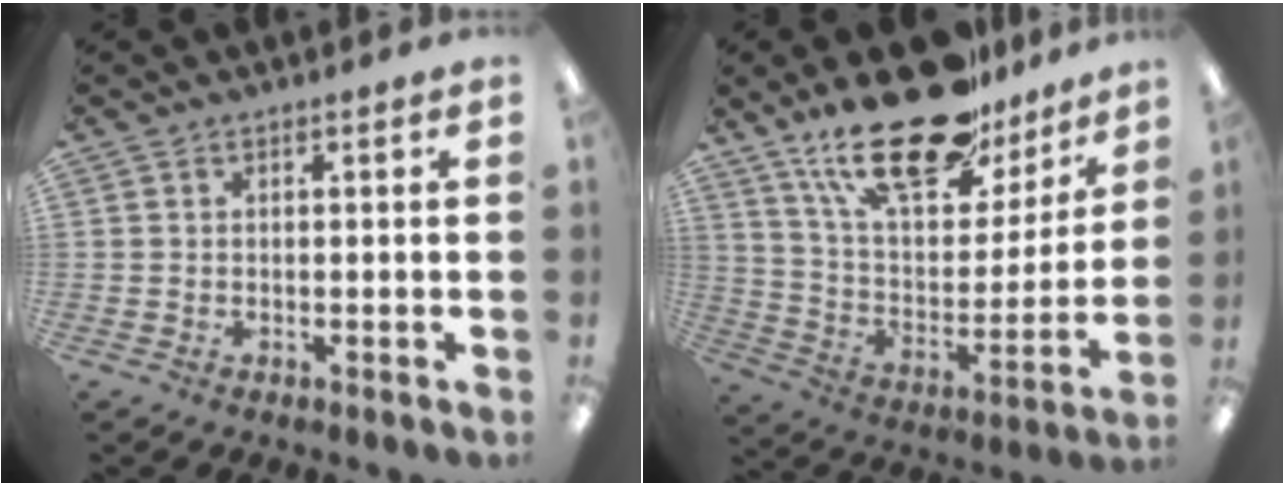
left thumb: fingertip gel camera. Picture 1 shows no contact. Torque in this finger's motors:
{"motor_torque": [0.69, 0.13, 1.33, -1.44, 0.34]}